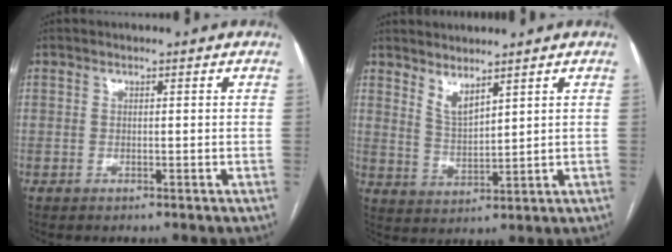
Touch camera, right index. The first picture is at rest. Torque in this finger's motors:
{"motor_torque": [0.00, 0.10, 0.05, 0.02]}